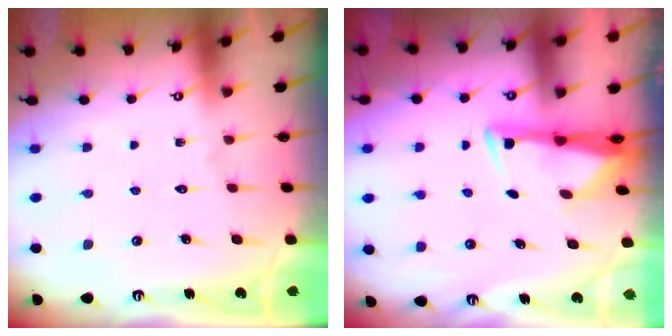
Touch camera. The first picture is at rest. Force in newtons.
{"total": 2.9, "press": 2.7, "slide": 0.9}